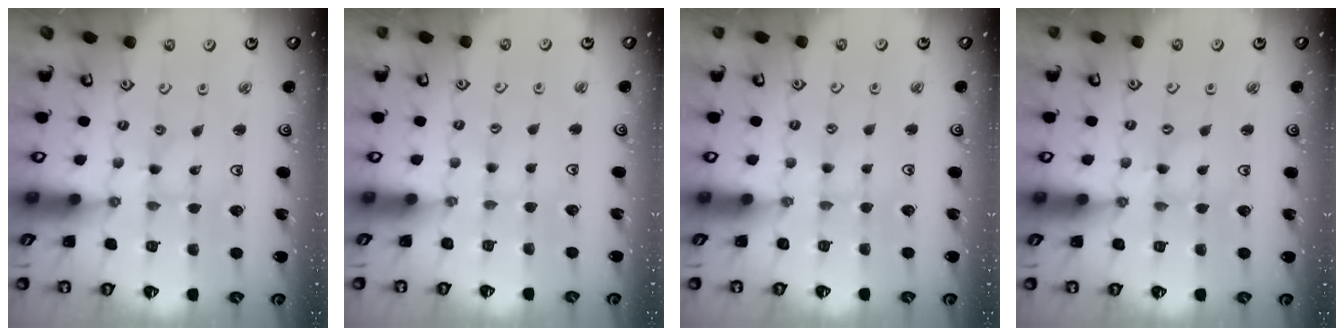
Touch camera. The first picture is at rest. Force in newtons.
{"total": 1.4, "press": 1.4, "slide": 0.2}
{"total": 0.0}
{"total": 0.7, "press": 0.7, "slide": 0.2}